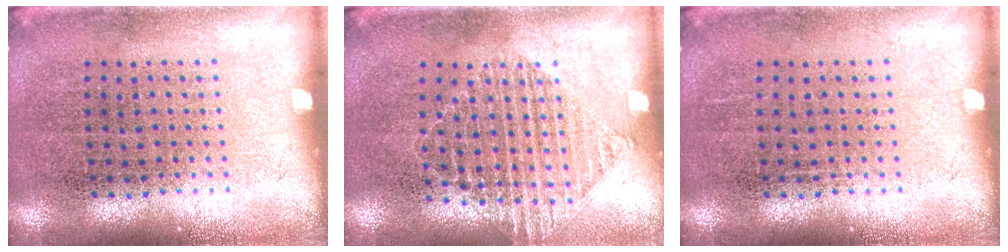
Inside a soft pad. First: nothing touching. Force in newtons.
{"total": 1.1, "press": 1.1, "slide": 0.1}
{"total": 0.0}